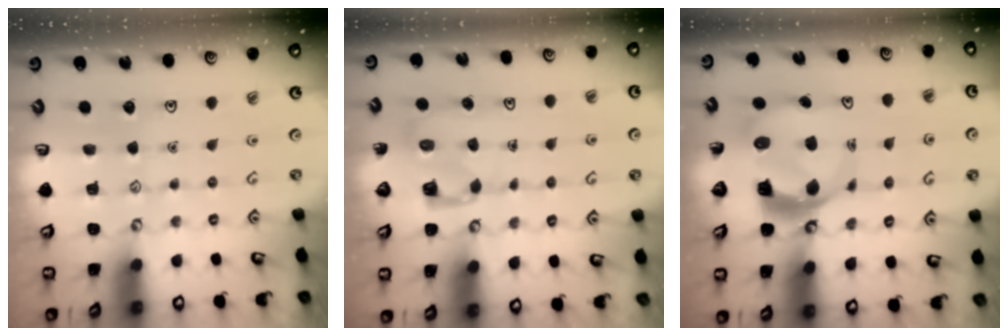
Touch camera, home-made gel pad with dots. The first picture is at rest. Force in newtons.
{"total": 3.5, "press": 3.5, "slide": 0.2}
{"total": 8.5, "press": 8.5, "slide": 0.8}